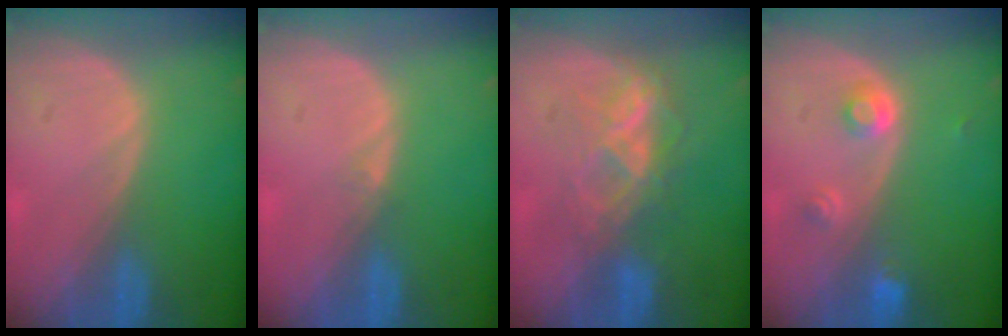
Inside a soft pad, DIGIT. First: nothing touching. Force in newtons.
{"total": 0.6, "press": 0.5, "slide": 0.4}
{"total": 6.1, "press": 5.8, "slide": 2.0}
{"total": 3.0, "press": 2.8, "slide": 1.2}